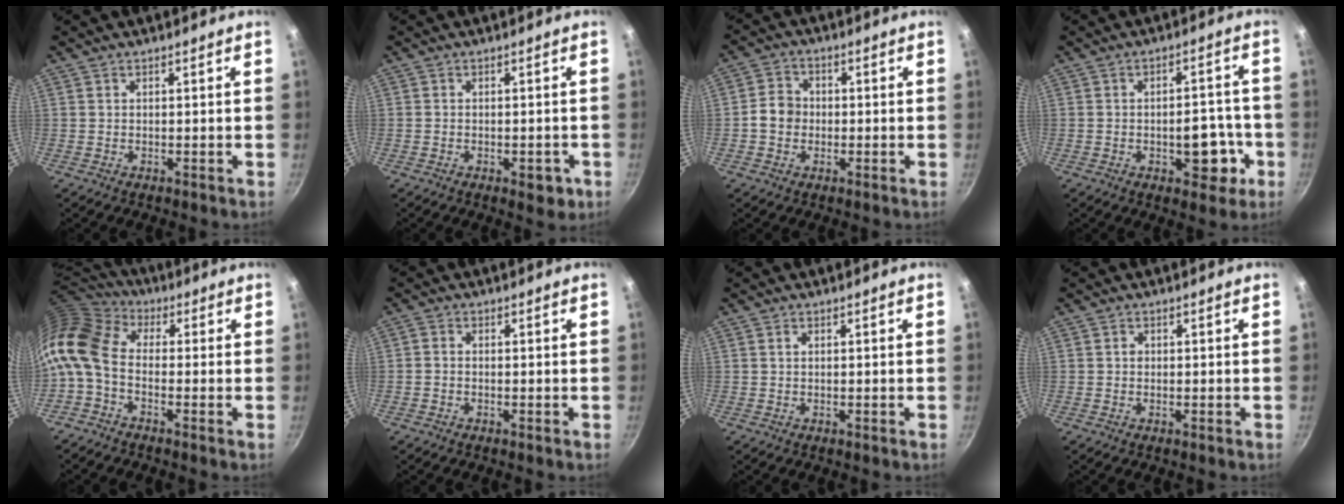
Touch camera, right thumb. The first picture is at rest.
{"total": 4.0, "force": [-1.7, 2.1, 2.9], "torque": [-0.021, 0.012, -0.014]}
{"total": 5.1, "force": [-0.8, 4.4, 2.4], "torque": [-0.024, 0.015, -0.024]}
{"total": 9.0, "force": [-2.9, 5.0, 6.8], "torque": [-0.052, 0.021, -0.034]}
{"total": 13.1, "force": [-2.0, 8.5, 9.8], "torque": [-0.205, 0.031, -0.065]}
{"total": 1.3, "force": [-0.6, 0.8, 0.7], "torque": [-0.018, 0.008, -0.016]}
{"total": 0.7, "force": [0.2, 0.5, 0.4], "torque": [-0.008, 0.003, 0.004]}
{"total": 0.8, "force": [0.1, 0.8, 0.3], "torque": [-0.003, 0.005, 0.000]}